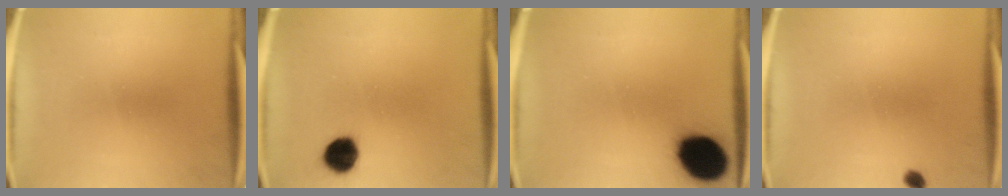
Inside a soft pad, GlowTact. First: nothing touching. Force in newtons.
{"total": 6.9}
{"total": 15.8}
{"total": 1.3}